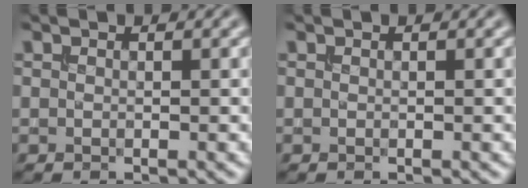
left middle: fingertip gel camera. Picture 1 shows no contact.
{"total": 0.0}